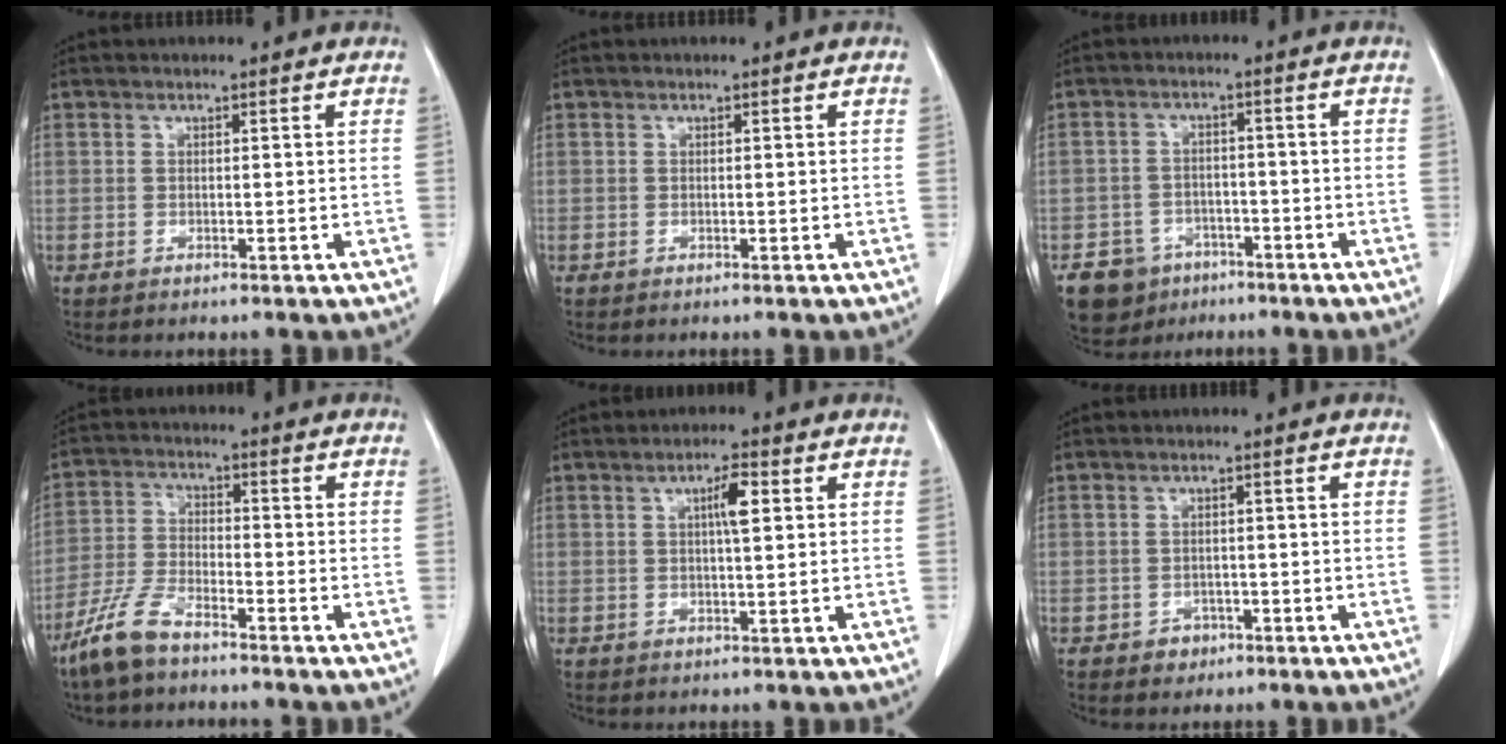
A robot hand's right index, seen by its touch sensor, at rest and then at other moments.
{"total": 0.0}
{"total": 7.1, "force": [-4.4, 5.4, 1.1], "torque": [-0.023, 0.009, -0.066]}
{"total": 7.5, "force": [-5.9, 1.9, 4.3], "torque": [-0.103, -0.012, -0.120]}
{"total": 3.6, "force": [1.0, 0.4, 3.4], "torque": [-0.058, 0.004, 0.015]}
{"total": 2.3, "force": [-1.2, 1.9, 0.5], "torque": [-0.001, 0.008, -0.015]}